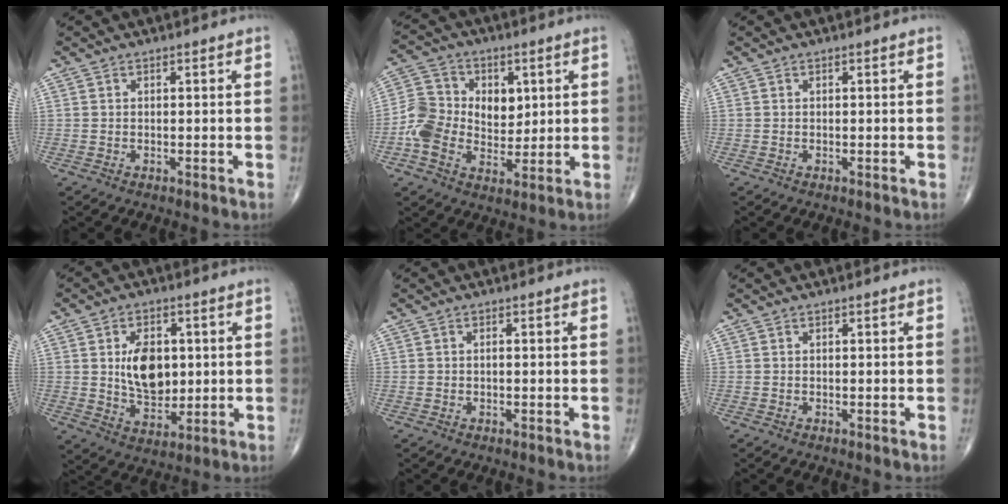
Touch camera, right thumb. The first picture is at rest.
{"total": 11.6, "force": [0.6, 9.1, 7.2], "torque": [-0.092, 0.008, 0.006]}
{"total": 0.0}
{"total": 10.8, "force": [1.5, 7.0, 8.1], "torque": [-0.107, -0.014, 0.034]}
{"total": 0.5, "force": [-0.1, 0.3, 0.4], "torque": [-0.010, 0.000, 0.000]}
{"total": 0.0}